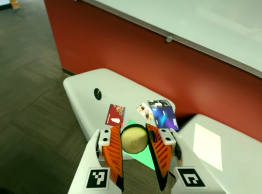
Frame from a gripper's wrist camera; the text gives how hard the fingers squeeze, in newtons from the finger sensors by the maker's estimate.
{"total": 11.8, "left": 13.7, "right": 9.9}